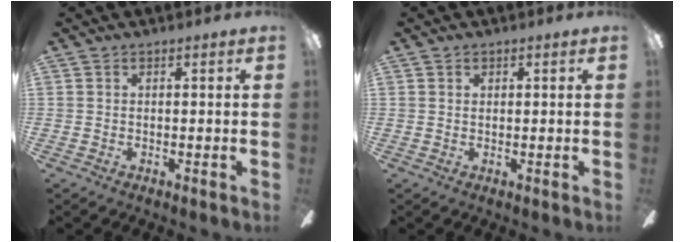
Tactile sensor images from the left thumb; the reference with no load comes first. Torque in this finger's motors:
{"motor_torque": [0.23, -0.35, -0.28, -0.10, 0.00]}